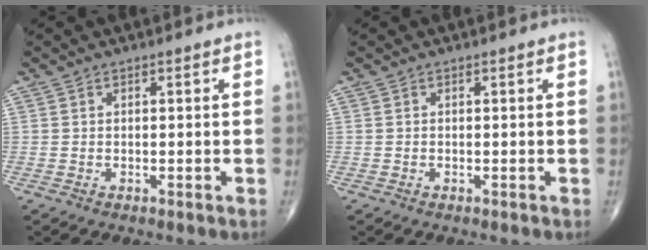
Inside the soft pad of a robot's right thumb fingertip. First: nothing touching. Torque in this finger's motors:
{"motor_torque": [0.00, 0.25, 0.15, 0.00, 0.00]}